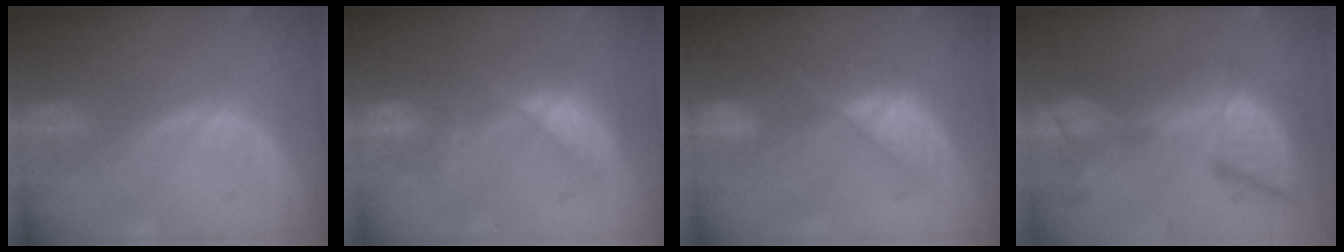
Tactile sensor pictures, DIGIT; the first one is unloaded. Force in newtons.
{"total": 8.1, "press": 7.1, "slide": 4.0}
{"total": 7.4, "press": 7.3, "slide": 1.3}
{"total": 13.5, "press": 11.1, "slide": 7.7}